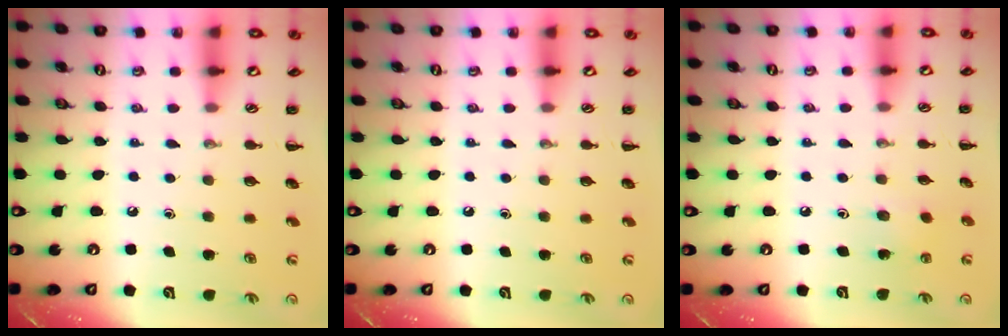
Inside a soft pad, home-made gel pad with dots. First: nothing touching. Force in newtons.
{"total": 0.0}
{"total": 1.5, "press": 1.4, "slide": 0.7}